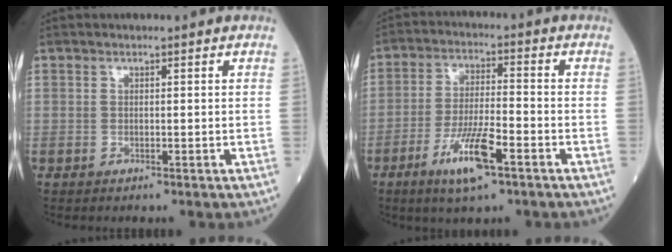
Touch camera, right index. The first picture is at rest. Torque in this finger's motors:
{"motor_torque": [1.51, -0.64, 0.53, 0.17]}